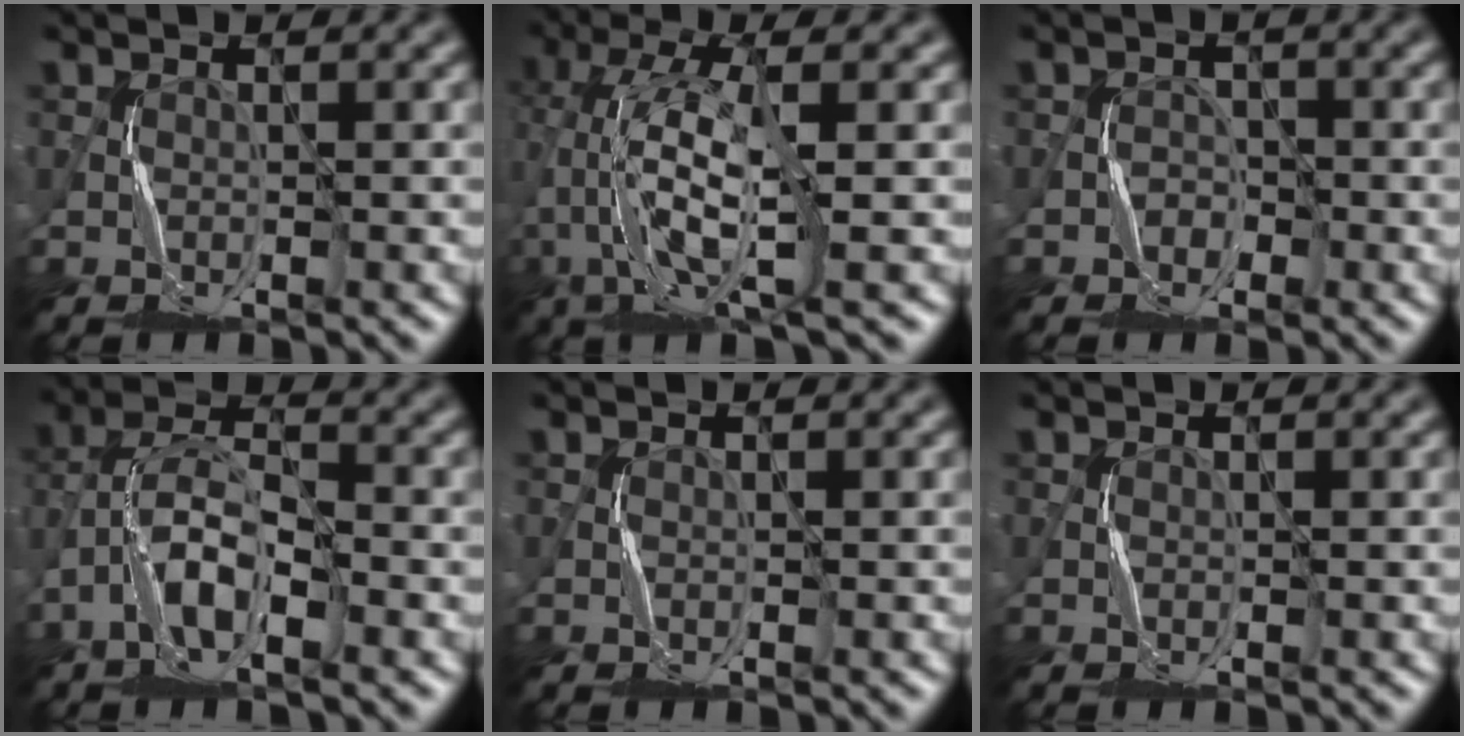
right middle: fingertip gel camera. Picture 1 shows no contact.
{"total": 7.4, "force": [-0.8, 1.9, 7.1], "torque": [-0.156, 0.013, -0.018]}
{"total": 1.3, "force": [-0.7, 1.0, 0.3], "torque": [0.001, 0.005, -0.013]}
{"total": 5.6, "force": [-2.6, 2.1, 4.5], "torque": [-0.089, 0.012, -0.056]}
{"total": 0.0}
{"total": 0.0}